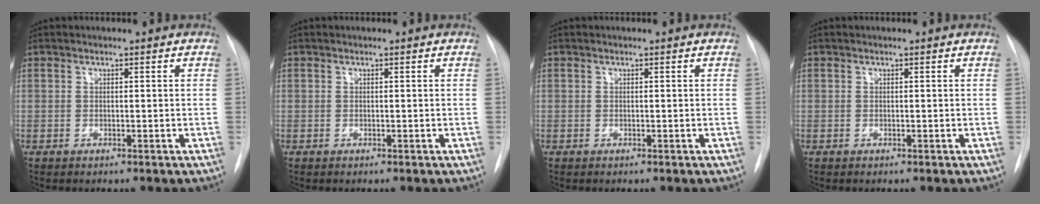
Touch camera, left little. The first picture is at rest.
{"total": 0.0}
{"total": 0.0}
{"total": 0.0}